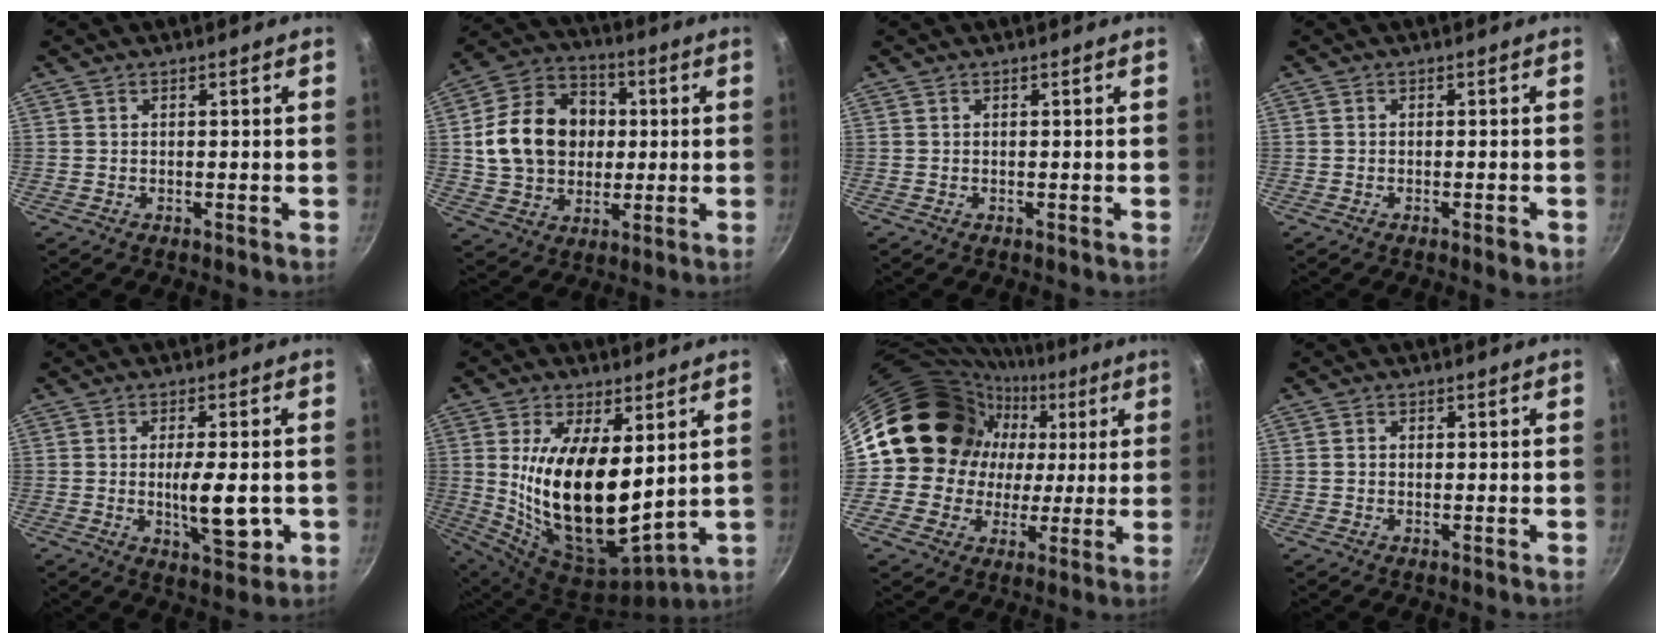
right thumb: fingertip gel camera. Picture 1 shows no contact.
{"total": 17.5, "force": [1.7, 13.9, 10.5], "torque": [-0.153, 0.020, 0.025]}
{"total": 0.0}
{"total": 2.0, "force": [-1.0, 0.8, 1.5], "torque": [-0.022, 0.008, -0.014]}
{"total": 9.2, "force": [-1.4, 3.2, 8.5], "torque": [-0.116, -0.004, -0.014]}
{"total": 20.8, "force": [3.4, 9.9, 18.0], "torque": [-0.321, -0.047, 0.077]}
{"total": 18.5, "force": [3.5, 17.0, 6.6], "torque": [-0.076, 0.024, 0.056]}
{"total": 0.9, "force": [0.0, 0.8, 0.4], "torque": [-0.007, 0.004, 0.000]}